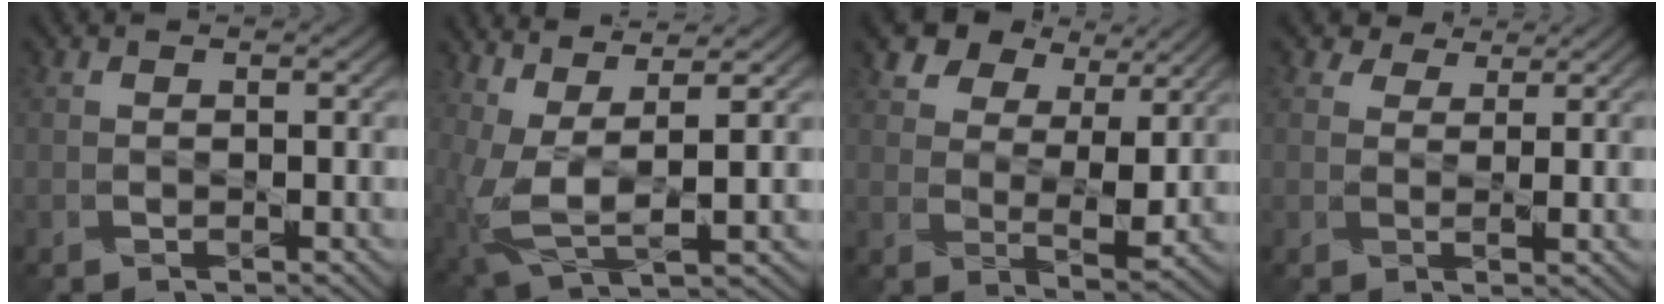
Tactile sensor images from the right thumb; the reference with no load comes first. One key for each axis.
{"total": 6.7, "fx": 3.2, "fy": 1.2, "fz": 5.7, "tx": -0.147, "ty": 0.007, "tz": 0.070}
{"total": 12.6, "fx": 8.9, "fy": 6.4, "fz": 6.2, "tx": -0.132, "ty": 0.012, "tz": 0.147}
{"total": 3.9, "fx": 2.8, "fy": 1.8, "fz": 2.0, "tx": -0.039, "ty": 0.006, "tz": 0.044}